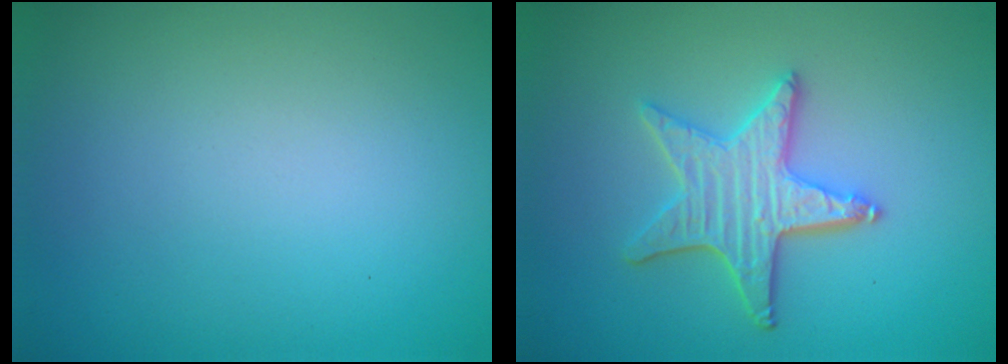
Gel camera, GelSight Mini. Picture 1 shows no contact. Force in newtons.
{"total": 4.2, "press": 3.8, "slide": 1.7}